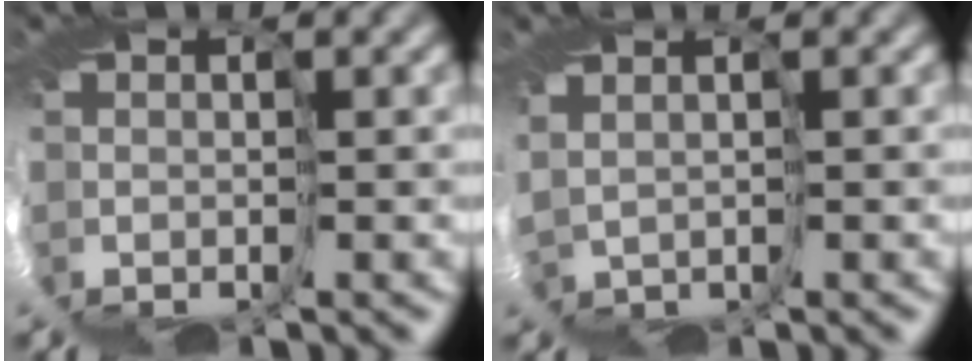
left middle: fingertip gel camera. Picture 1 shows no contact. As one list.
[{"total": 2.3, "force": [1.7, 1.2, 0.8], "torque": [-0.044, 0.007, 0.039]}]